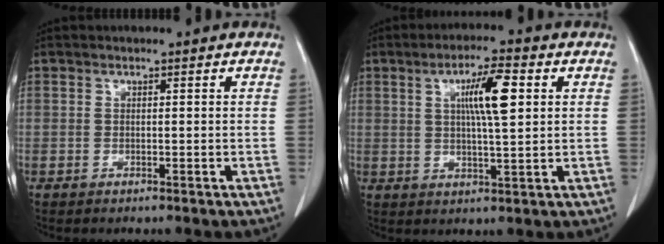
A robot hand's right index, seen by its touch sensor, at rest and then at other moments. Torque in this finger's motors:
{"motor_torque": [0.68, 0.25, 0.23, 0.13]}